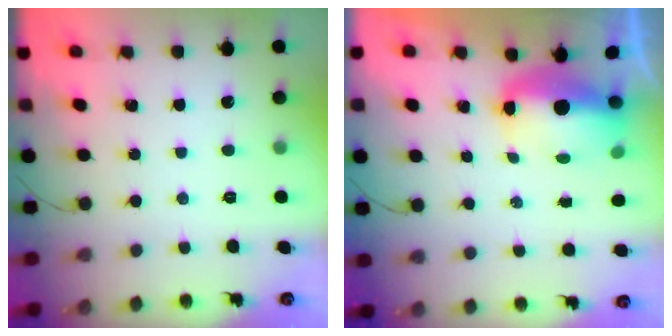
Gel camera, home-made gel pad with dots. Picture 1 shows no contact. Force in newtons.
{"total": 7.8, "press": 7.7, "slide": 1.4}